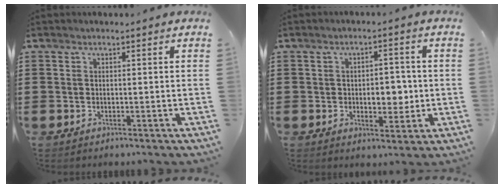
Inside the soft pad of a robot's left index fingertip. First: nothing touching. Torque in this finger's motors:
{"motor_torque": [0.84, -0.04, 0.33, 0.08]}